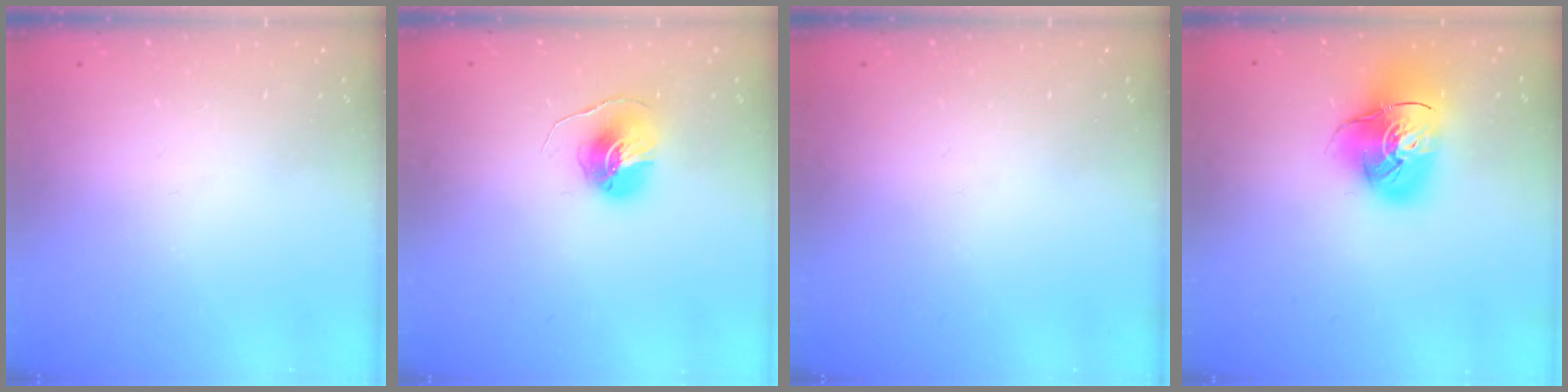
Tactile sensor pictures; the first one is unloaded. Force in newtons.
{"total": 7.8, "press": 7.8, "slide": 0.1}
{"total": 0.0}
{"total": 14.9, "press": 14.7, "slide": 2.1}